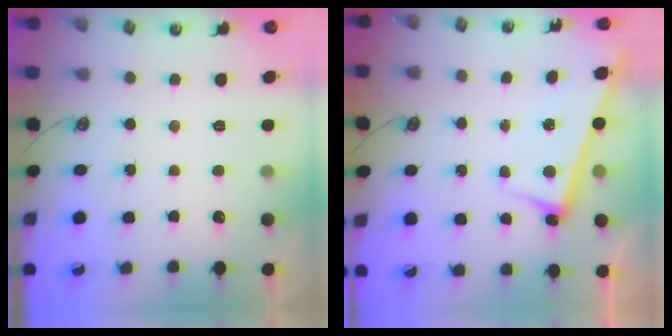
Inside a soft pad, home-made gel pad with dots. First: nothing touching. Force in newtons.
{"total": 2.5, "press": 2.4, "slide": 0.7}